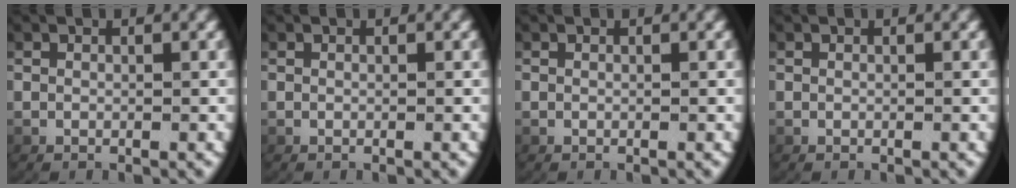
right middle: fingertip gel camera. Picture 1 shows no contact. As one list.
[{"total": 0.0}, {"total": 0.0}, {"total": 0.0}]